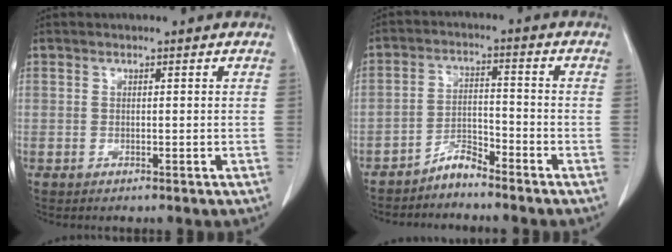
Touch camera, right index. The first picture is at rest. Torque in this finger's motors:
{"motor_torque": [-0.35, -0.52, -0.22, -0.06]}